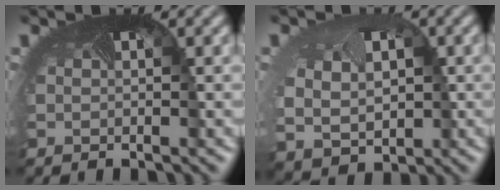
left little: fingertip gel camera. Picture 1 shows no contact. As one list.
[{"total": 6.0, "force": [0.1, 5.0, 3.3], "torque": [-0.069, -0.021, 0.011]}]